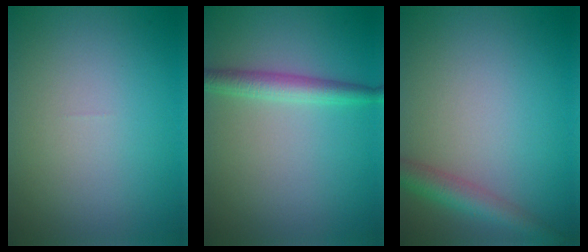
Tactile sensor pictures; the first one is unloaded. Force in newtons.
{"total": 2.5, "press": 2.5, "slide": 0.1}
{"total": 3.2, "press": 3.2, "slide": 0.1}